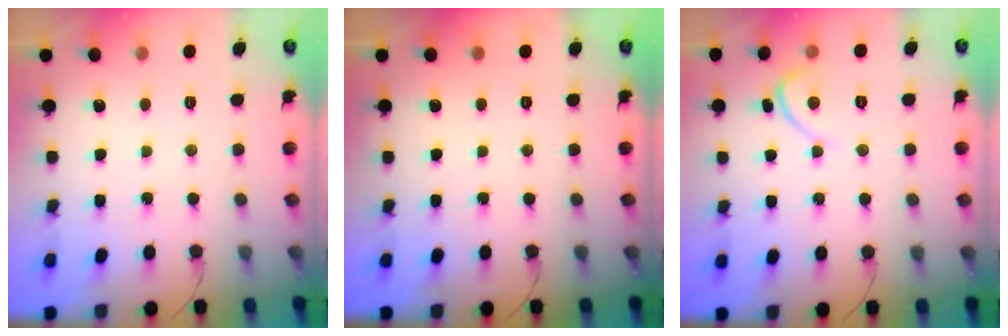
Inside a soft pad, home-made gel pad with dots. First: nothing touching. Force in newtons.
{"total": 0.0}
{"total": 2.7, "press": 2.7, "slide": 0.2}